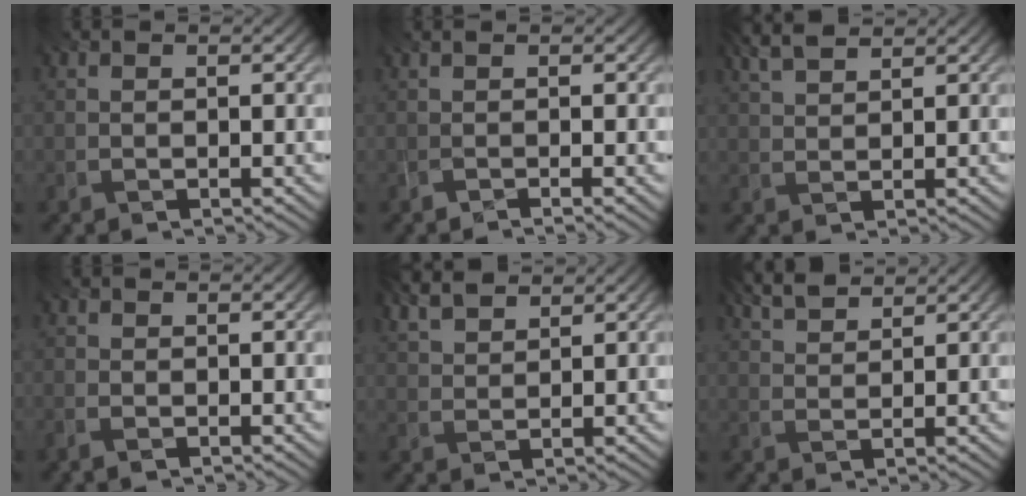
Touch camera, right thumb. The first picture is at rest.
{"total": 1.0, "force": [-0.4, -0.7, 0.5], "torque": [-0.006, 0.005, -0.014]}
{"total": 3.7, "force": [2.9, 0.5, 2.1], "torque": [-0.048, 0.007, 0.054]}
{"total": 1.3, "force": [-1.0, 0.7, 0.5], "torque": [-0.012, -0.003, -0.027]}
{"total": 5.1, "force": [4.3, 1.2, 2.5], "torque": [-0.061, 0.004, 0.079]}
{"total": 3.9, "force": [3.3, 0.6, 2.0], "torque": [-0.041, 0.003, 0.062]}